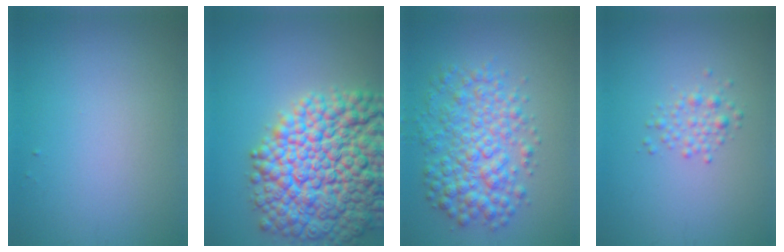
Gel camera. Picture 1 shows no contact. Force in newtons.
{"total": 15.3, "press": 15.3, "slide": 0.5}
{"total": 6.1, "press": 6.0, "slide": 0.1}
{"total": 1.6, "press": 1.6, "slide": 0.0}